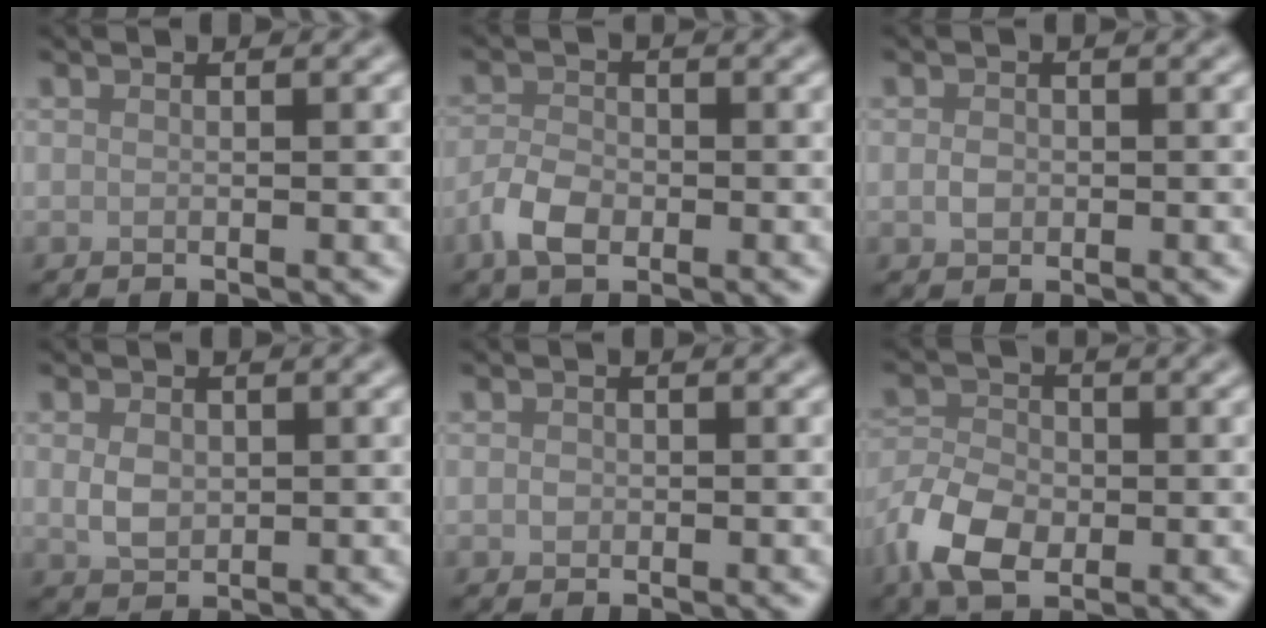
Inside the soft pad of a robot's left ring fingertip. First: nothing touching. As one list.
[{"total": 3.4, "force": [-1.6, 2.0, 2.2], "torque": [-0.041, 0.002, -0.039]}, {"total": 1.3, "force": [-0.2, 1.1, 0.8], "torque": [-0.016, -0.001, -0.006]}, {"total": 2.4, "force": [0.2, 1.8, 1.6], "torque": [-0.033, -0.001, 0.004]}, {"total": 0.8, "force": [-0.1, 0.7, 0.3], "torque": [-0.003, -0.003, -0.004]}, {"total": 6.3, "force": [-2.8, 4.0, 4.1], "torque": [-0.086, -0.001, -0.063]}]